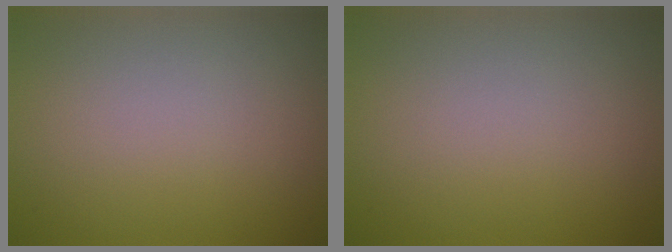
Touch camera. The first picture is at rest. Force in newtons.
{"total": 0.0}